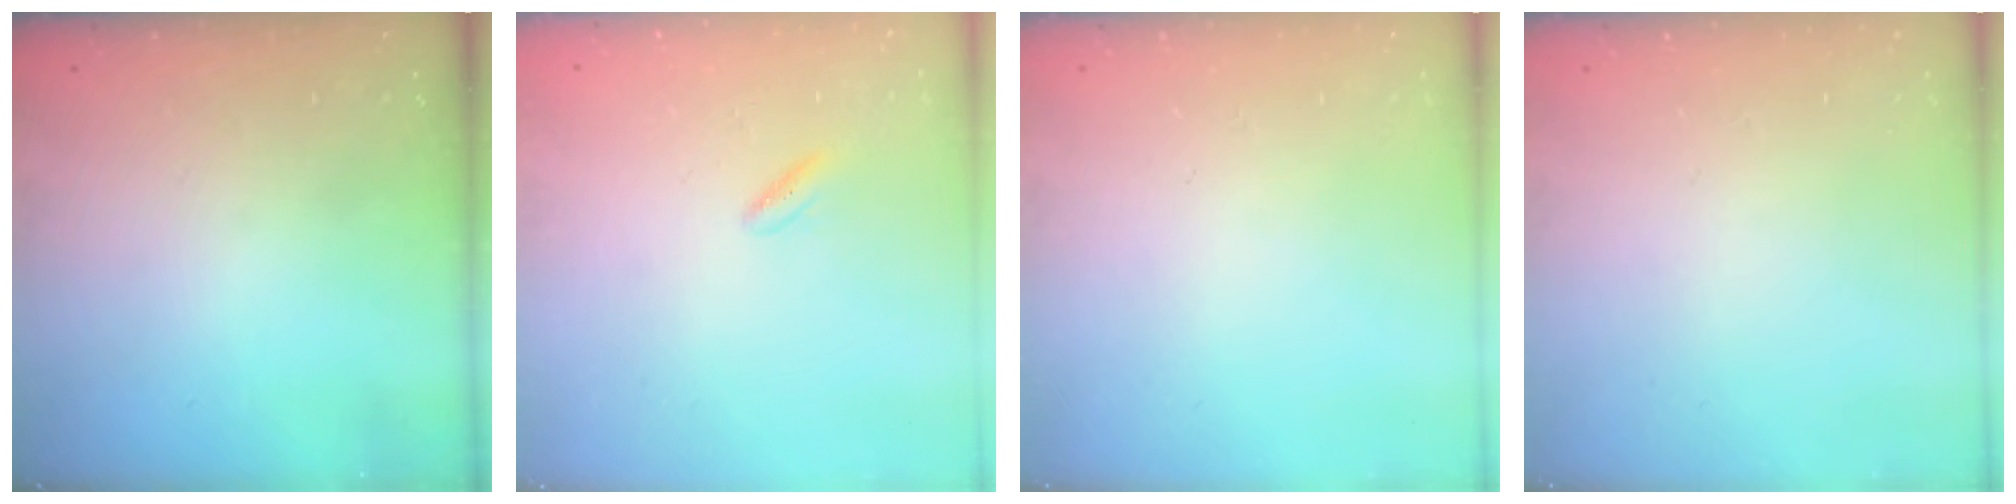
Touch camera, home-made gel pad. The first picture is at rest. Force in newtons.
{"total": 1.3, "press": 1.2, "slide": 0.5}
{"total": 0.0}
{"total": 0.0}